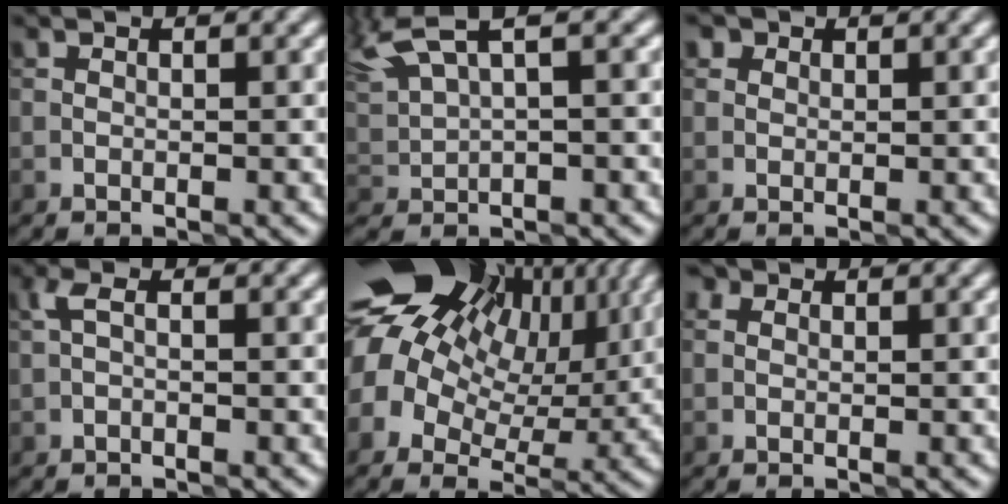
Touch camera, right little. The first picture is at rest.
{"total": 5.1, "force": [3.4, 1.4, 3.6], "torque": [-0.094, 0.022, 0.071]}
{"total": 1.9, "force": [1.1, 1.2, 0.8], "torque": [-0.011, 0.008, -0.009]}
{"total": 1.2, "force": [-0.1, 0.4, 1.1], "torque": [-0.026, 0.004, -0.005]}
{"total": 19.6, "force": [6.8, 14.3, 11.6], "torque": [-0.226, 0.044, 0.099]}
{"total": 2.3, "force": [1.1, 1.6, 1.2], "torque": [-0.010, 0.012, -0.018]}